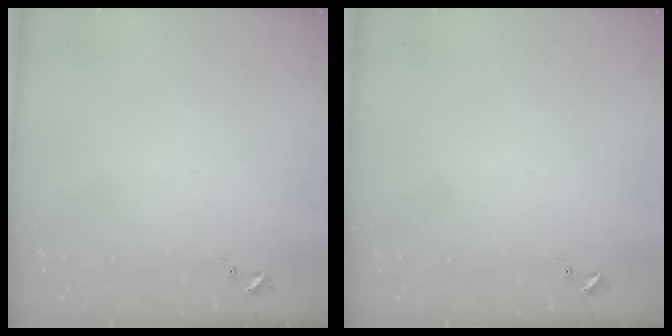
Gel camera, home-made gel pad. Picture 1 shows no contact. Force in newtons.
{"total": 0.0}